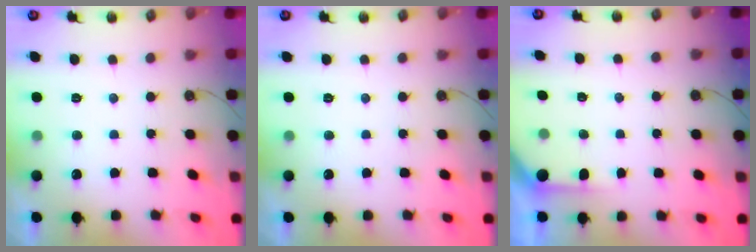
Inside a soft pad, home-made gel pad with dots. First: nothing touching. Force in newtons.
{"total": 0.0}
{"total": 2.6, "press": 2.6, "slide": 0.3}